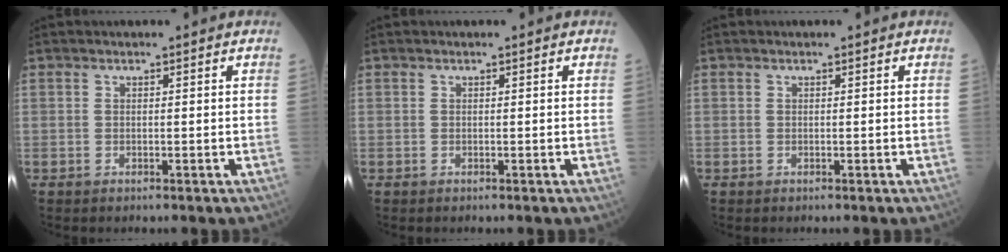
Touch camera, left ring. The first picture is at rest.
{"total": 0.0}
{"total": 0.0}